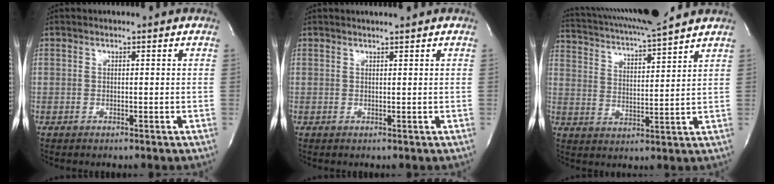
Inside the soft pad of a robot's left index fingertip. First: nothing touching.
{"total": 1.1, "force": [1.0, -0.3, 0.4], "torque": [-0.006, 0.000, 0.019]}
{"total": 14.5, "force": [12.9, 0.0, 6.5], "torque": [-0.129, 0.015, 0.207]}